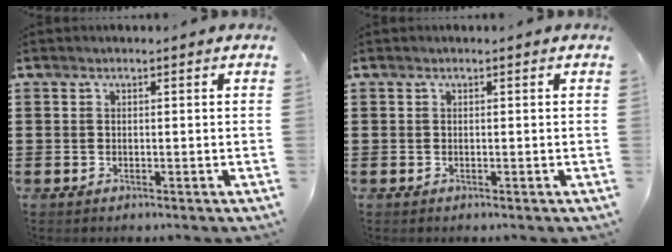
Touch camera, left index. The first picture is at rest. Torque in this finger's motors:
{"motor_torque": [0.00, 0.00, 0.00, 0.00]}